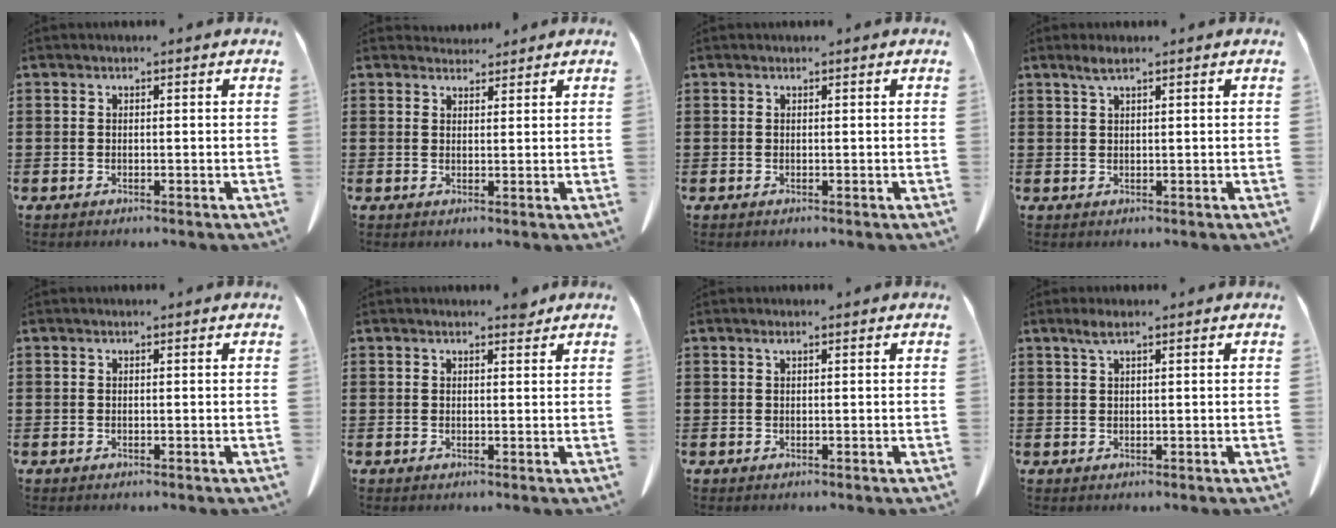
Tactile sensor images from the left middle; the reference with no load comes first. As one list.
[{"total": 2.3, "force": [2.2, 0.7, 0.0], "torque": [0.002, -0.004, 0.040]}, {"total": 0.0}, {"total": 1.9, "force": [1.2, 0.2, 1.4], "torque": [-0.031, -0.001, 0.023]}, {"total": 0.0}, {"total": 1.7, "force": [1.5, 0.4, 0.7], "torque": [-0.009, -0.002, 0.026]}, {"total": 0.5, "force": [0.3, 0.1, 0.4], "torque": [-0.010, -0.001, 0.007]}, {"total": 1.9, "force": [1.1, 0.2, 1.5], "torque": [-0.033, 0.000, 0.020]}]